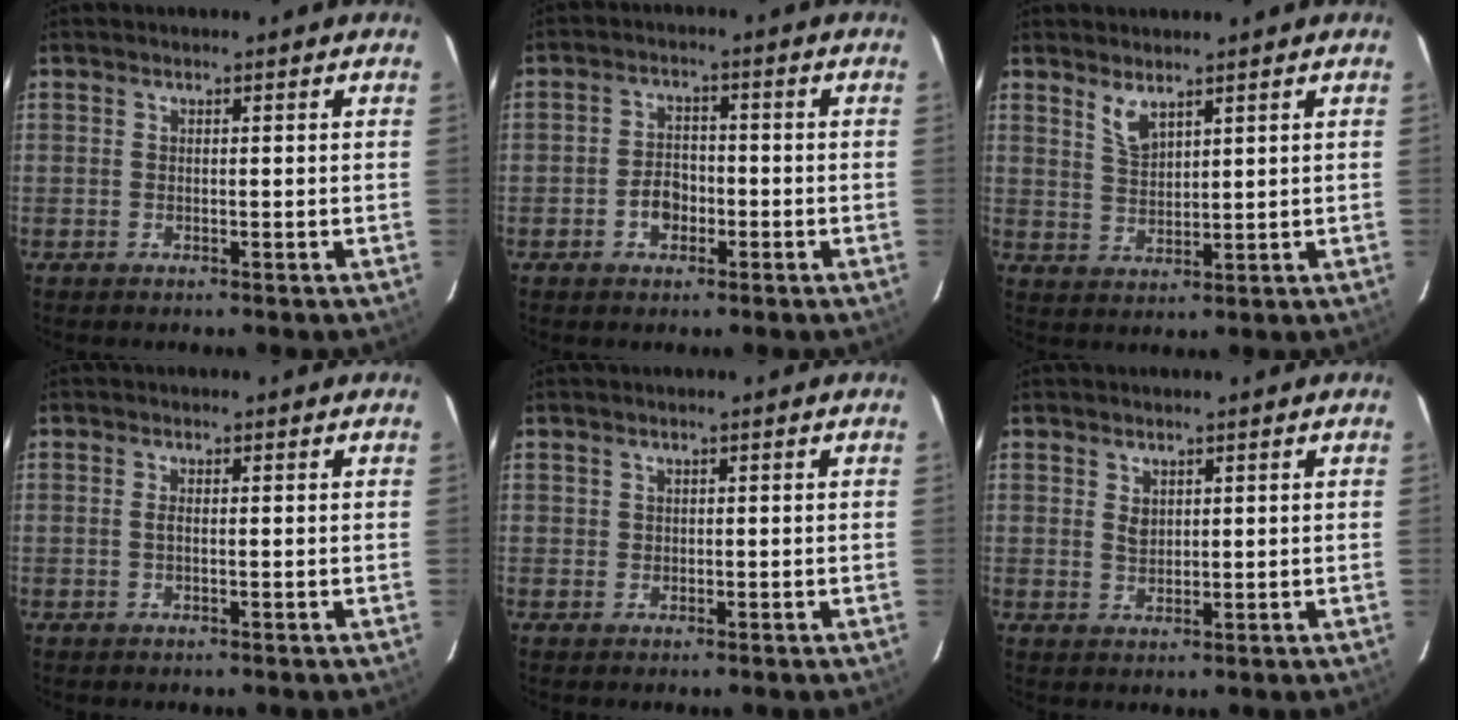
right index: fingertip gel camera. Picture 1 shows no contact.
{"total": 4.1, "force": [-1.8, 3.0, 2.1], "torque": [-0.042, 0.010, -0.027]}
{"total": 3.8, "force": [2.9, 1.1, 2.2], "torque": [-0.043, -0.001, 0.059]}
{"total": 0.9, "force": [0.1, -0.1, 0.9], "torque": [-0.018, 0.001, 0.000]}
{"total": 0.6, "force": [0.2, 0.5, 0.0], "torque": [0.002, 0.004, 0.005]}
{"total": 2.0, "force": [1.0, 1.5, 1.0], "torque": [-0.015, 0.003, 0.019]}